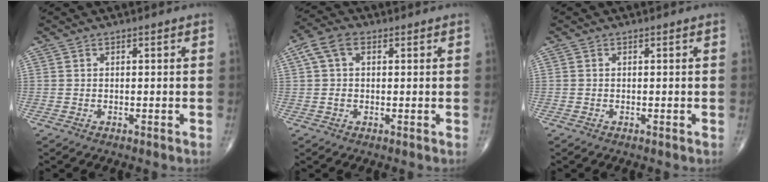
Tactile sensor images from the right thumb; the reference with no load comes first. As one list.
[{"total": 5.8, "force": [1.7, 3.7, 4.1], "torque": [-0.083, 0.016, 0.029]}, {"total": 0.0}]